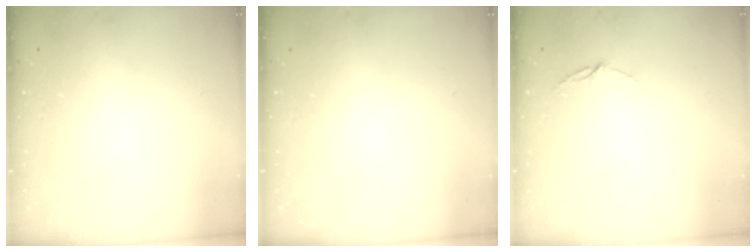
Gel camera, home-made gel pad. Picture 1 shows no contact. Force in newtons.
{"total": 0.0}
{"total": 4.8, "press": 4.8, "slide": 0.5}